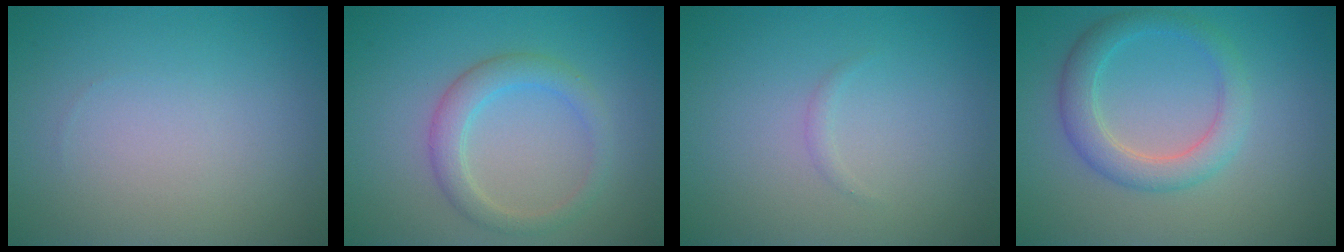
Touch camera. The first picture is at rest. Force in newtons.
{"total": 2.9, "press": 2.9, "slide": 0.4}
{"total": 0.6, "press": 0.6, "slide": 0.1}
{"total": 3.5, "press": 3.5, "slide": 0.2}